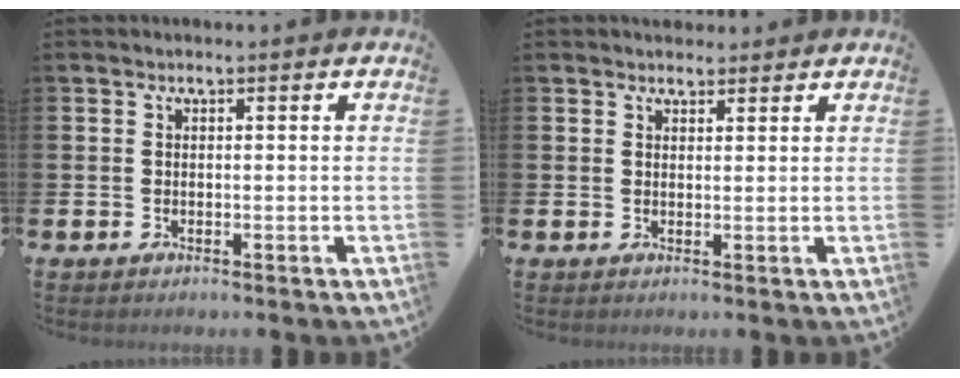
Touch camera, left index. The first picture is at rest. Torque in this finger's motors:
{"motor_torque": [0.95, -1.18, 0.23, 0.07]}